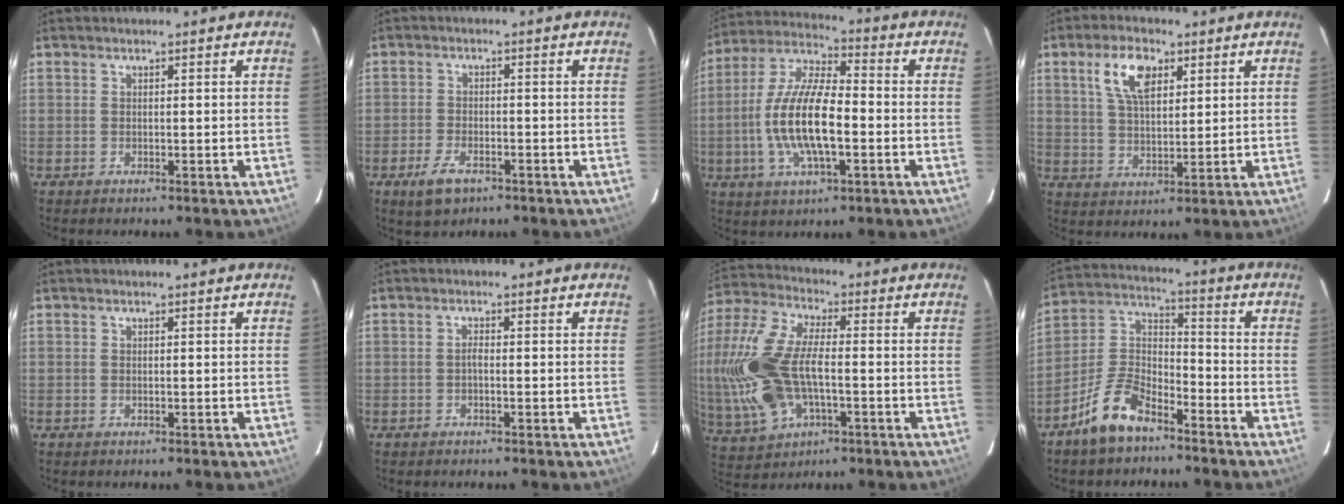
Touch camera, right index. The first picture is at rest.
{"total": 5.3, "force": [-3.2, 2.7, 3.3], "torque": [-0.084, -0.007, -0.055]}
{"total": 15.4, "force": [-3.0, 5.3, 14.1], "torque": [-0.287, 0.000, -0.059]}
{"total": 8.4, "force": [3.9, 4.1, 6.2], "torque": [-0.119, 0.017, 0.075]}
{"total": 0.0}
{"total": 0.9, "force": [-0.4, 0.3, 0.7], "torque": [-0.014, 0.006, -0.008]}
{"total": 20.9, "force": [-2.9, 11.4, 17.3], "torque": [-0.405, 0.000, -0.043]}
{"total": 11.1, "force": [-7.5, 5.1, 6.4], "torque": [-0.142, 0.026, -0.142]}